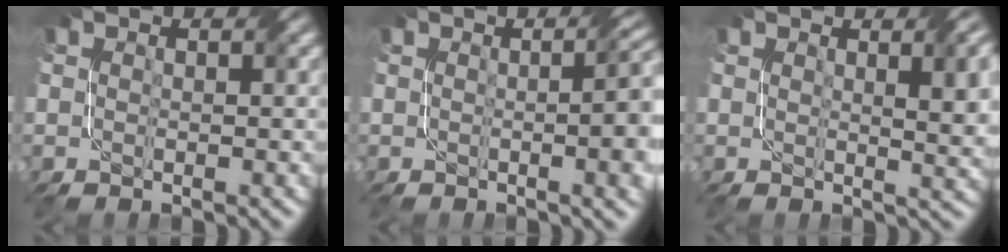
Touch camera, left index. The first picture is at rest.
{"total": 7.5, "force": [-0.1, 2.8, 7.0], "torque": [-0.041, 0.014, -0.004]}
{"total": 5.2, "force": [1.8, 1.7, 4.6], "torque": [-0.043, 0.003, 0.028]}